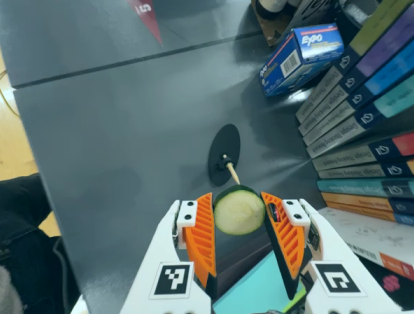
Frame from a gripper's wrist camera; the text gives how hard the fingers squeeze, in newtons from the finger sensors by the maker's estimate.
{"total": 8.9, "left": 9.0, "right": 8.7}